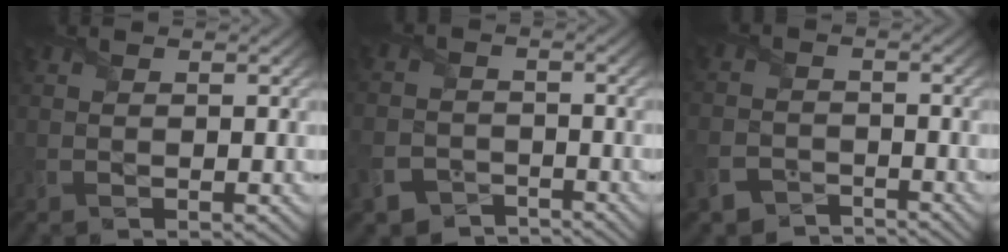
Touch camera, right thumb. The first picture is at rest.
{"total": 5.9, "force": [-4.3, 3.8, 1.5], "torque": [-0.037, -0.019, -0.086]}
{"total": 4.8, "force": [-4.0, 2.5, 1.2], "torque": [-0.033, -0.011, -0.084]}